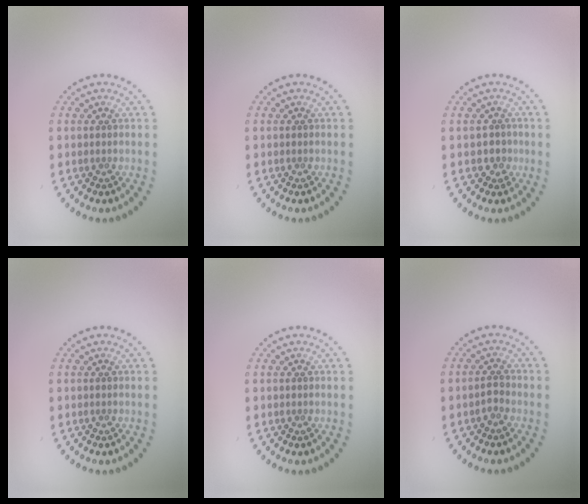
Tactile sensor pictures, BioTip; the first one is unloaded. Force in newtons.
{"total": 0.0}
{"total": 1.5, "press": 1.3, "slide": 0.8}
{"total": 0.0}
{"total": 0.0}
{"total": 1.1, "press": 0.9, "slide": 0.5}